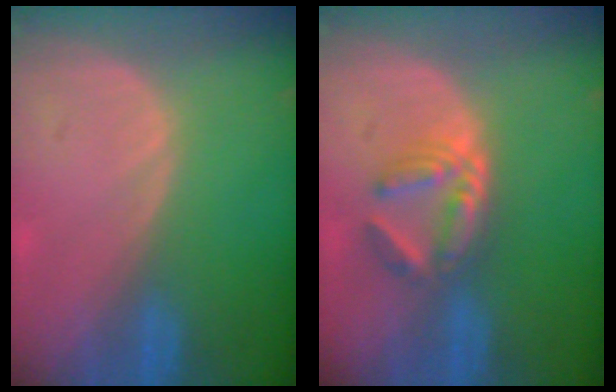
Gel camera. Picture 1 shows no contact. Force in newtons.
{"total": 5.9, "press": 5.2, "slide": 2.9}